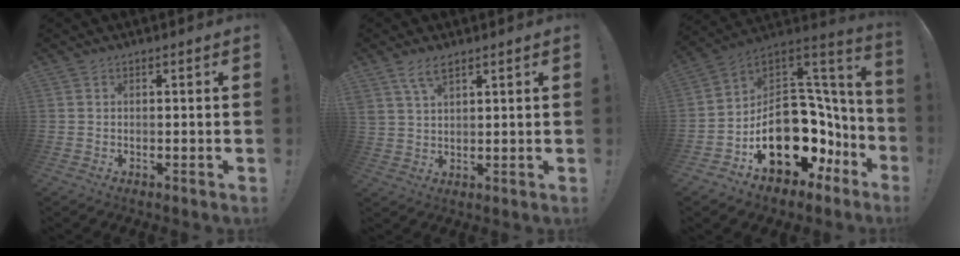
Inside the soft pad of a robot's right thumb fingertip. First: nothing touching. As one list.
[{"total": 5.2, "force": [3.4, 2.2, 3.2], "torque": [-0.067, -0.008, 0.066]}, {"total": 23.8, "force": [-6.5, 16.3, 16.1], "torque": [-0.238, 0.025, -0.059]}]